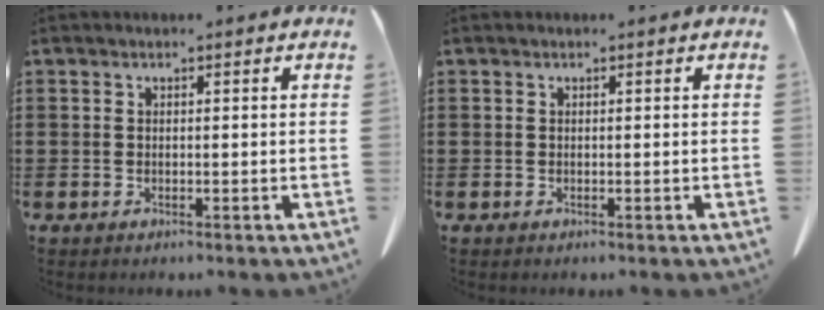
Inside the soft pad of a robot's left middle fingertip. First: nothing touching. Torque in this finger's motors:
{"motor_torque": [-0.04, 0.04, -0.02, -0.01]}